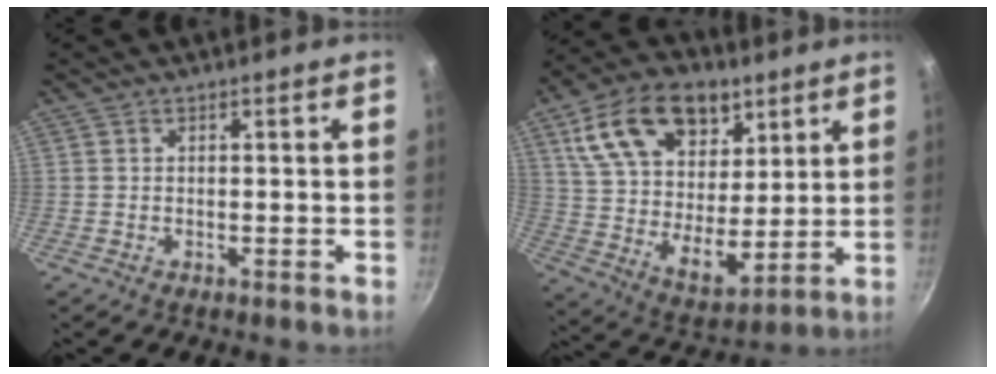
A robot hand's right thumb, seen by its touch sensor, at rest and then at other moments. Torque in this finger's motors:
{"motor_torque": [-0.25, 2.80, 0.83, -0.38, 0.21]}